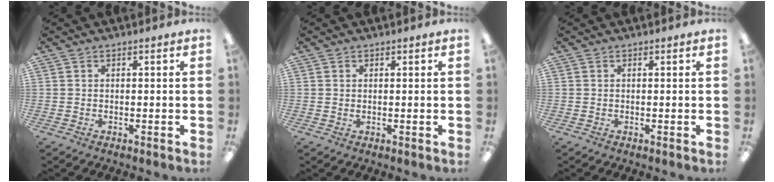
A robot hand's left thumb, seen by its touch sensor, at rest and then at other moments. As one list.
[{"total": 0.7, "force": [0.4, 0.5, 0.2], "torque": [0.003, -0.002, 0.006]}, {"total": 0.0}]